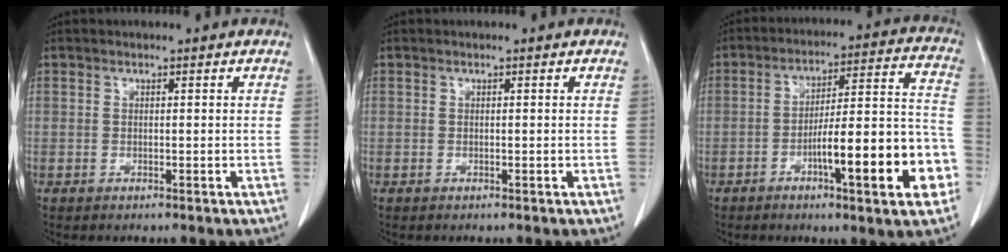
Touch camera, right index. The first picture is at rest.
{"total": 0.0}
{"total": 16.6, "force": [-6.1, 2.4, 15.2], "torque": [-0.198, 0.024, -0.085]}